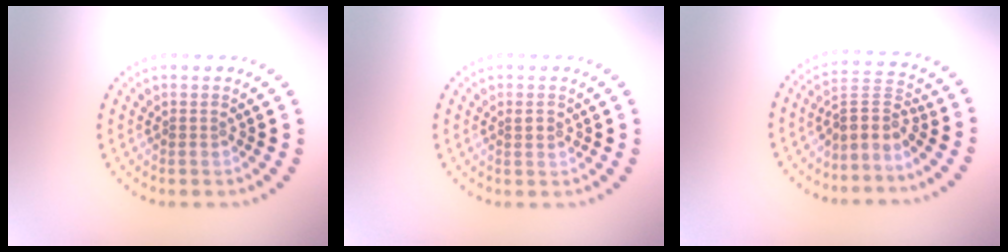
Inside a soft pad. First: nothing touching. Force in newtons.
{"total": 0.5, "press": 0.5, "slide": 0.1}
{"total": 3.0, "press": 2.1, "slide": 2.2}